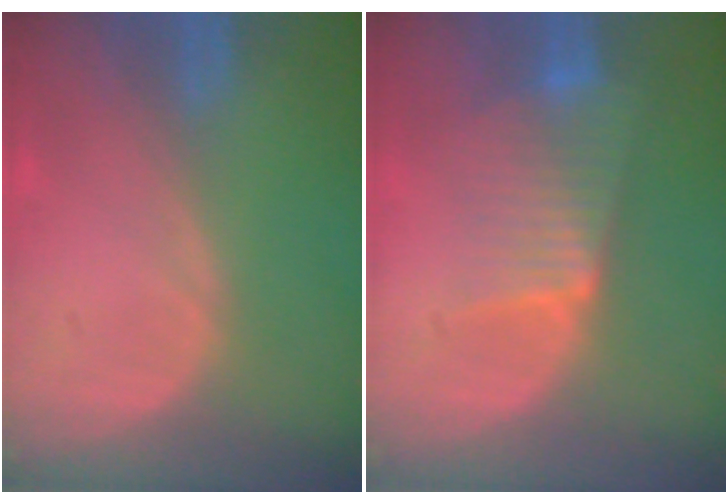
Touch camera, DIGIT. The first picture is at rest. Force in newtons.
{"total": 6.7, "press": 6.2, "slide": 2.4}